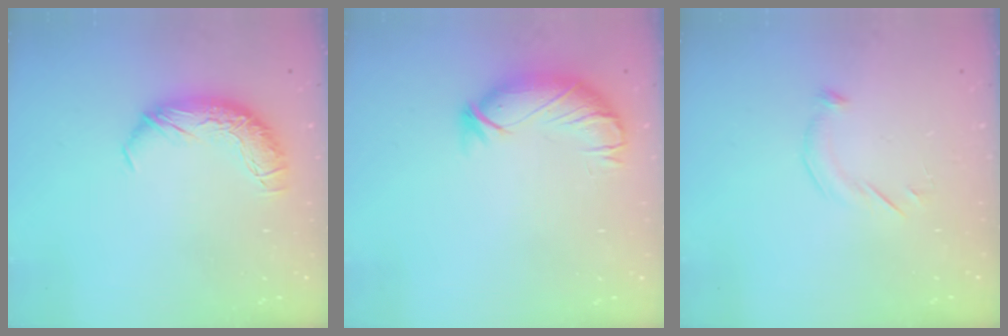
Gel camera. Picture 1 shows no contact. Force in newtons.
{"total": 3.8, "press": 3.3, "slide": 1.9}
{"total": 4.5, "press": 4.4, "slide": 0.9}